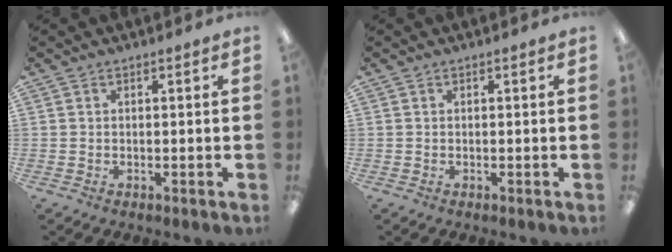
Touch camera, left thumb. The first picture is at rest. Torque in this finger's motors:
{"motor_torque": [-0.02, 0.02, 0.00, 0.00, 0.00]}